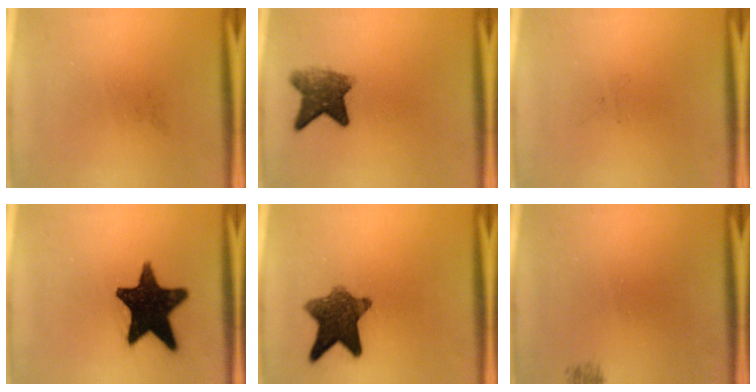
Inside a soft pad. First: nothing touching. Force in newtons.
{"total": 6.2}
{"total": 0.0}
{"total": 16.5}
{"total": 9.0}
{"total": 0.7}